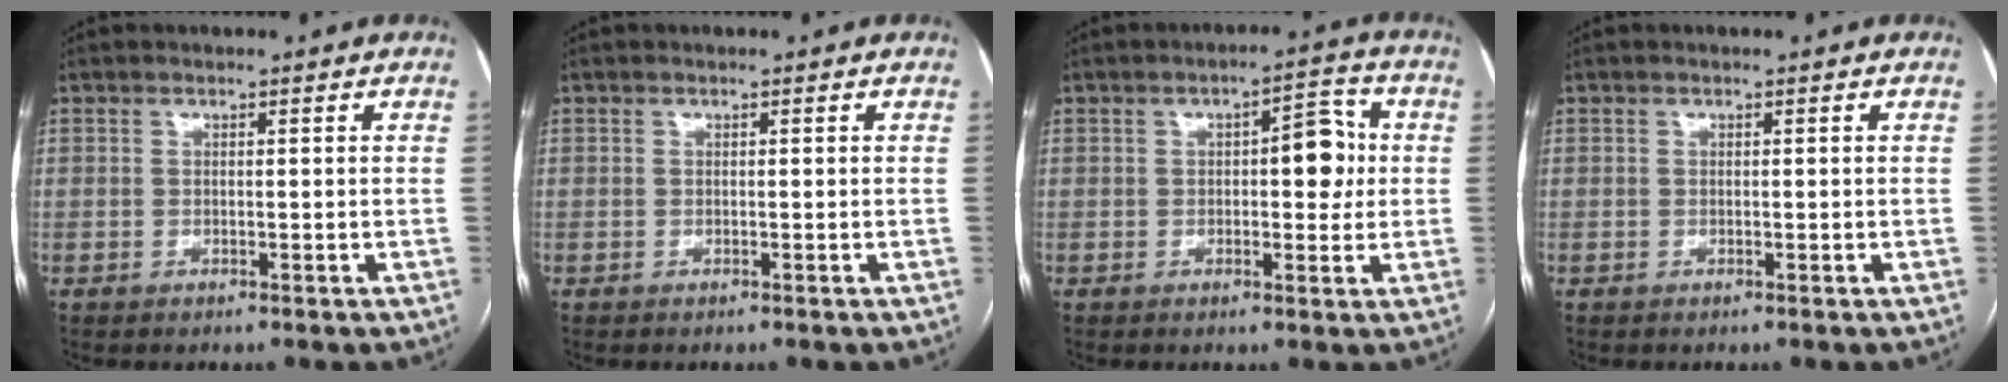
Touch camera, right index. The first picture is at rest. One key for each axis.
{"total": 0.0}
{"total": 6.5, "fx": 0.6, "fy": 2.6, "fz": 6.0, "tx": -0.076, "ty": 0.020, "tz": 0.008}
{"total": 0.0}